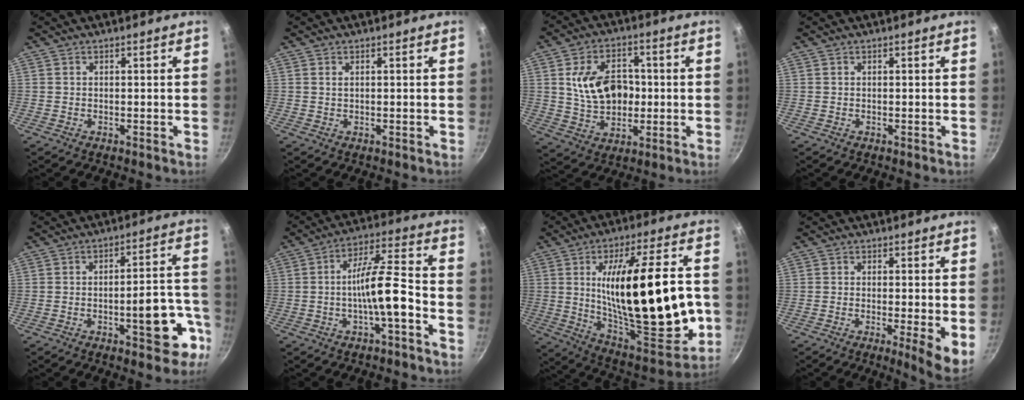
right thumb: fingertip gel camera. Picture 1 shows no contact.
{"total": 0.7, "force": [0.3, 0.4, 0.5], "torque": [-0.008, 0.002, 0.006]}
{"total": 13.2, "force": [1.0, 9.4, 9.2], "torque": [-0.125, 0.007, 0.021]}
{"total": 0.0}
{"total": 11.7, "force": [-5.2, 4.5, 9.5], "torque": [-0.092, 0.053, -0.064]}
{"total": 10.6, "force": [-3.6, 2.4, 9.7], "torque": [-0.164, 0.045, -0.063]}
{"total": 31.0, "force": [-0.9, 11.3, 28.8], "torque": [-0.443, 0.000, 0.000]}
{"total": 6.8, "force": [-1.2, 1.0, 6.6], "torque": [-0.088, -0.012, -0.016]}